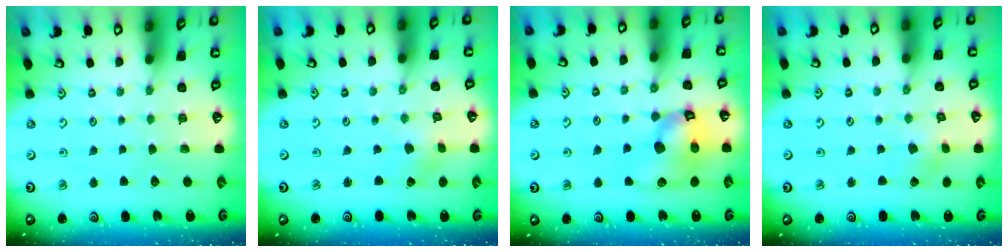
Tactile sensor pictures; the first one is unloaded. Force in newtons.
{"total": 0.5, "press": 0.5, "slide": 0.1}
{"total": 14.1, "press": 14.0, "slide": 1.8}
{"total": 2.0, "press": 2.0, "slide": 0.3}